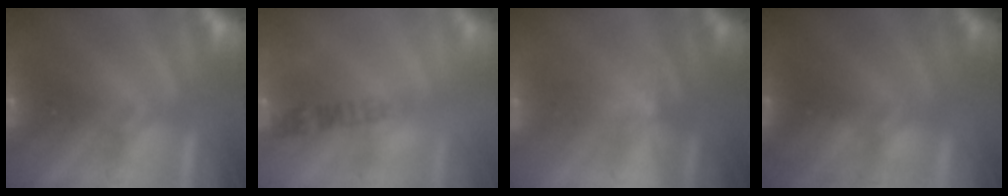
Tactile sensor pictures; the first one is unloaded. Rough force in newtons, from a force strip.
{"total": 2.5}
{"total": 1.6}
{"total": 2.9}